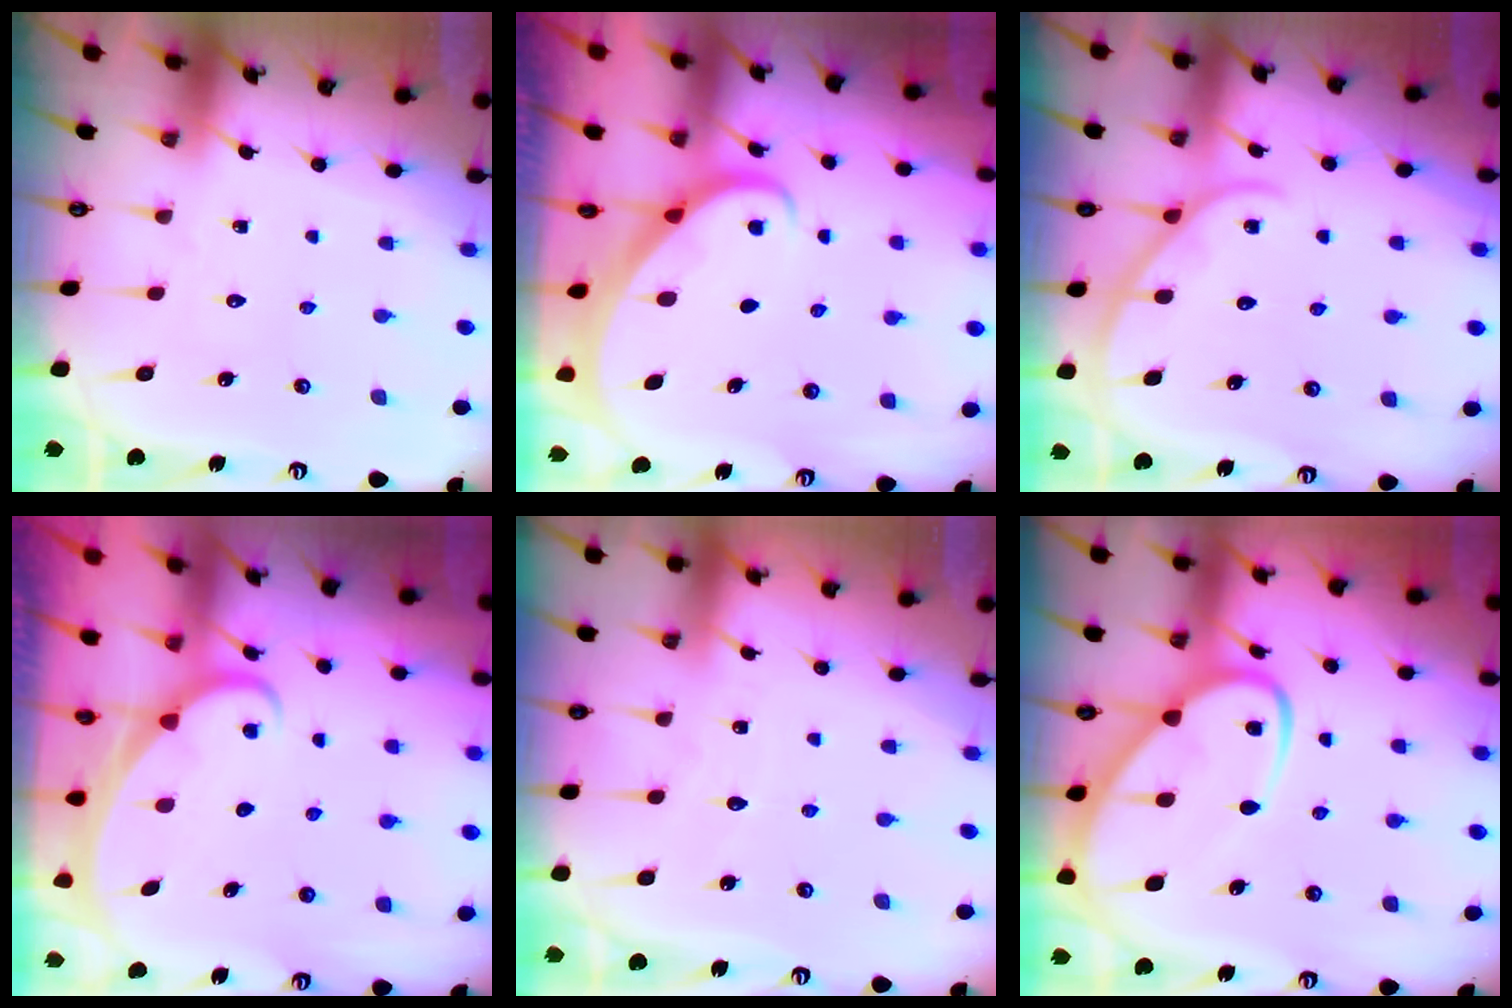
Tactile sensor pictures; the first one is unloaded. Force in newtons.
{"total": 2.6, "press": 2.6, "slide": 0.2}
{"total": 3.7, "press": 3.7, "slide": 0.3}
{"total": 1.7, "press": 1.7, "slide": 0.1}
{"total": 2.3, "press": 2.3, "slide": 0.3}
{"total": 11.1, "press": 11.1, "slide": 1.0}